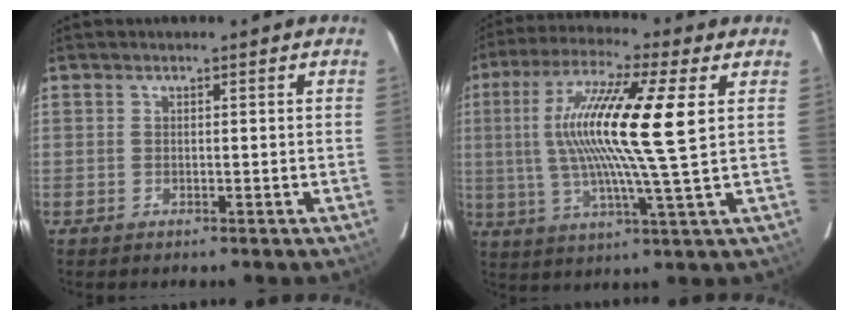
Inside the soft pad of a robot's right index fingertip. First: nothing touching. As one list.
[{"total": 17.1, "force": [3.1, 0.3, 16.8], "torque": [-0.303, 0.007, 0.049]}]